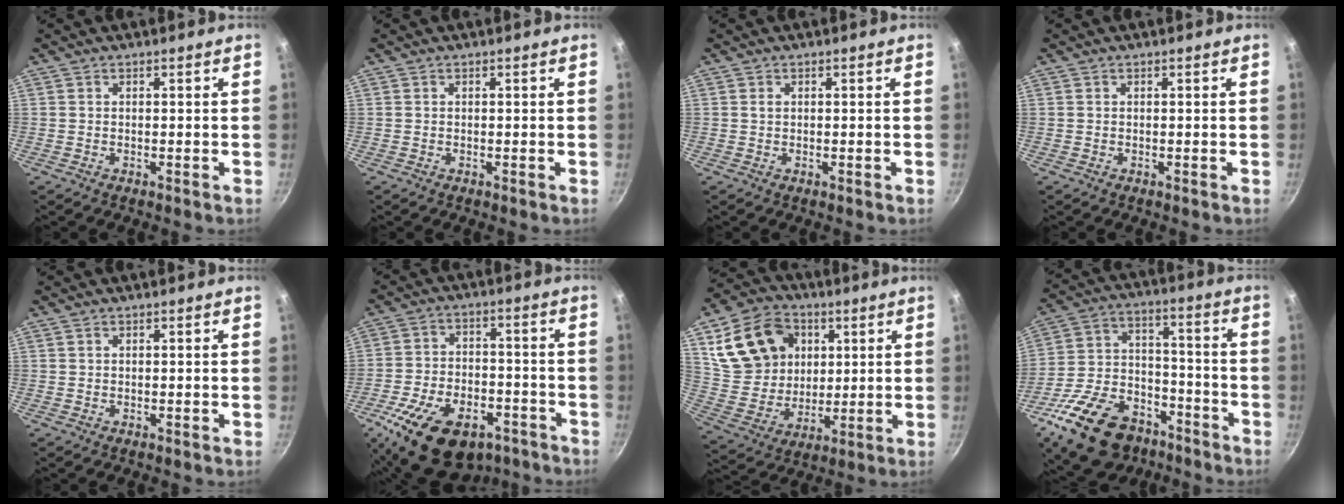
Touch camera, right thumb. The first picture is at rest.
{"total": 0.0}
{"total": 0.7, "force": [0.2, 0.5, 0.5], "torque": [-0.008, 0.002, 0.004]}
{"total": 0.0}
{"total": 0.0}
{"total": 20.2, "force": [-11.5, 11.6, 11.9], "torque": [-0.181, 0.045, -0.178]}
{"total": 18.7, "force": [6.2, 14.6, 9.8], "torque": [-0.157, -0.007, 0.123]}
{"total": 22.7, "force": [-13.9, 13.5, 11.8], "torque": [-0.187, 0.072, -0.226]}